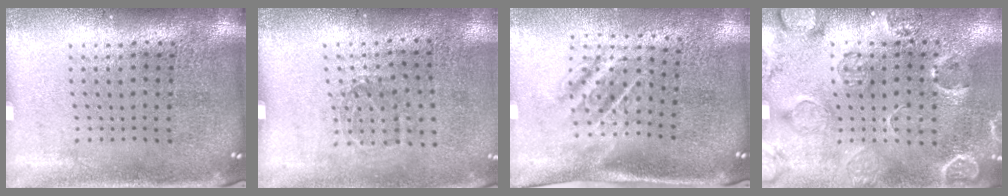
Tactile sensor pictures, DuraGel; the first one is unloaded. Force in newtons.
{"total": 1.1, "press": 0.8, "slide": 0.7}
{"total": 1.7, "press": 1.1, "slide": 1.2}
{"total": 2.5, "press": 1.8, "slide": 1.8}